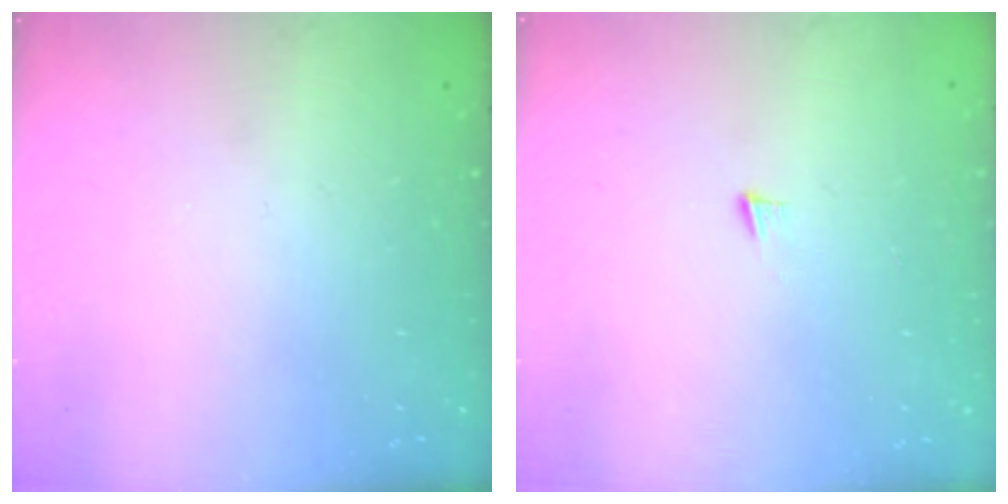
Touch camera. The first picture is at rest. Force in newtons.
{"total": 5.2, "press": 5.2, "slide": 0.3}